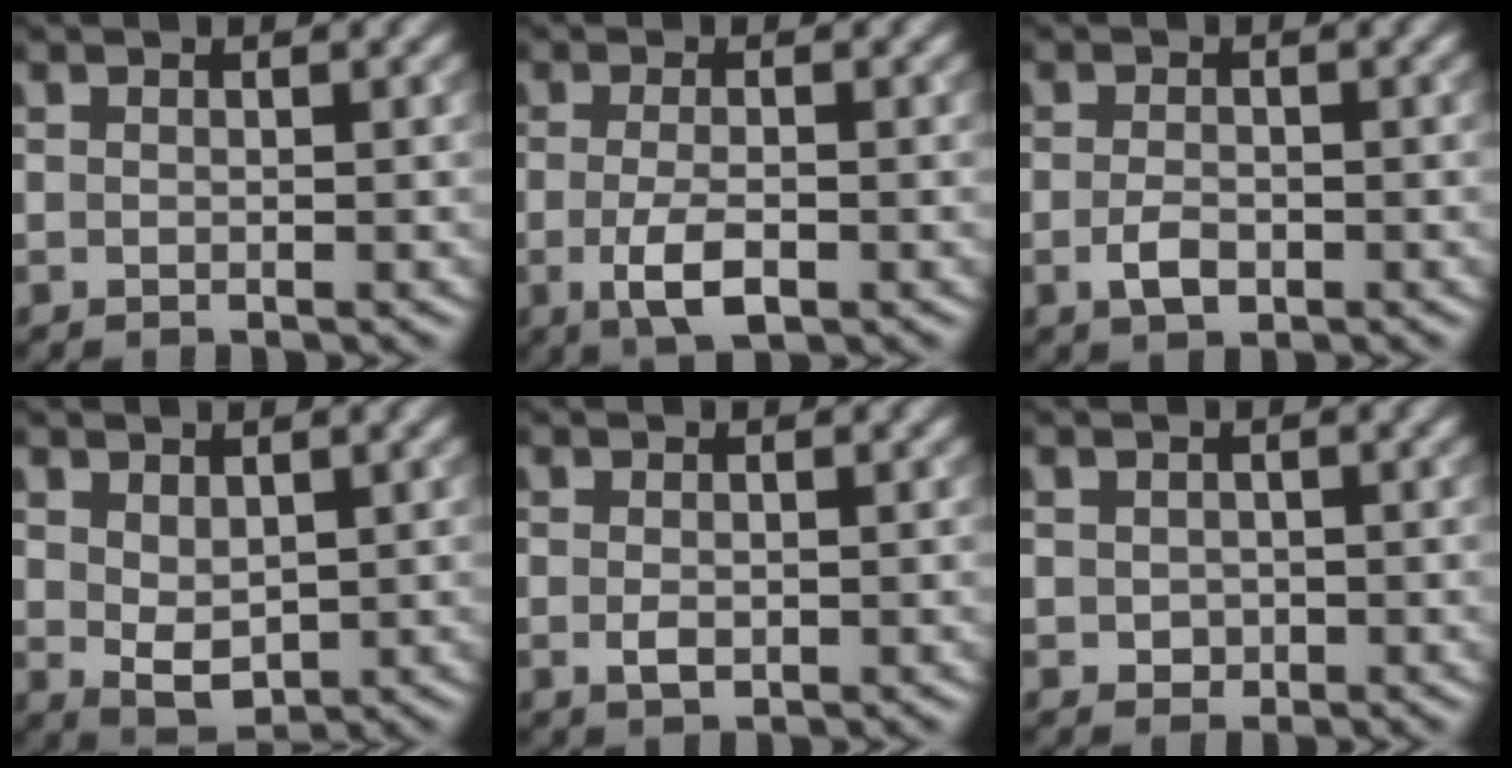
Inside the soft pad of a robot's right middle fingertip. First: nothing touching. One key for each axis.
{"total": 3.3, "fx": -1.1, "fy": 1.2, "fz": 2.9, "tx": -0.062, "ty": -0.008, "tz": -0.021}
{"total": 1.9, "fx": -0.7, "fy": 1.0, "fz": 1.5, "tx": -0.029, "ty": -0.002, "tz": -0.015}
{"total": 2.8, "fx": 0.8, "fy": 1.7, "fz": 2.0, "tx": -0.040, "ty": -0.006, "tz": 0.020}
{"total": 1.3, "fx": -0.2, "fy": 0.8, "fz": 1.0, "tx": -0.021, "ty": -0.002, "tz": -0.003}
{"total": 1.2, "fx": -0.1, "fy": 1.1, "fz": 0.5, "tx": -0.009, "ty": -0.004, "tz": -0.003}